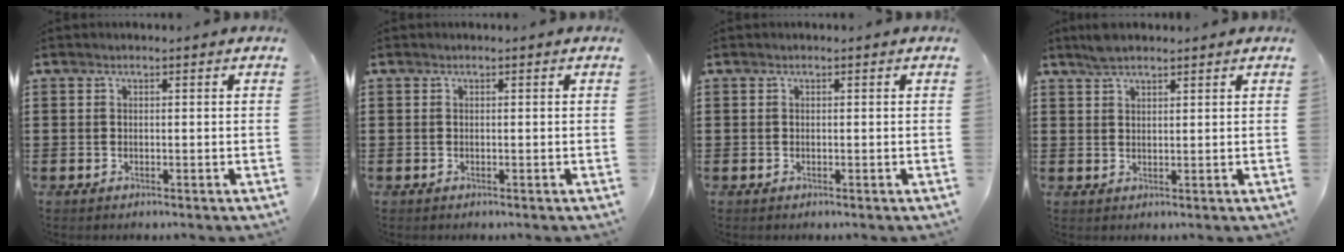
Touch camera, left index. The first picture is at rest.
{"total": 0.0}
{"total": 0.0}
{"total": 3.0, "force": [2.6, 0.8, 1.3], "torque": [-0.031, 0.002, 0.050]}